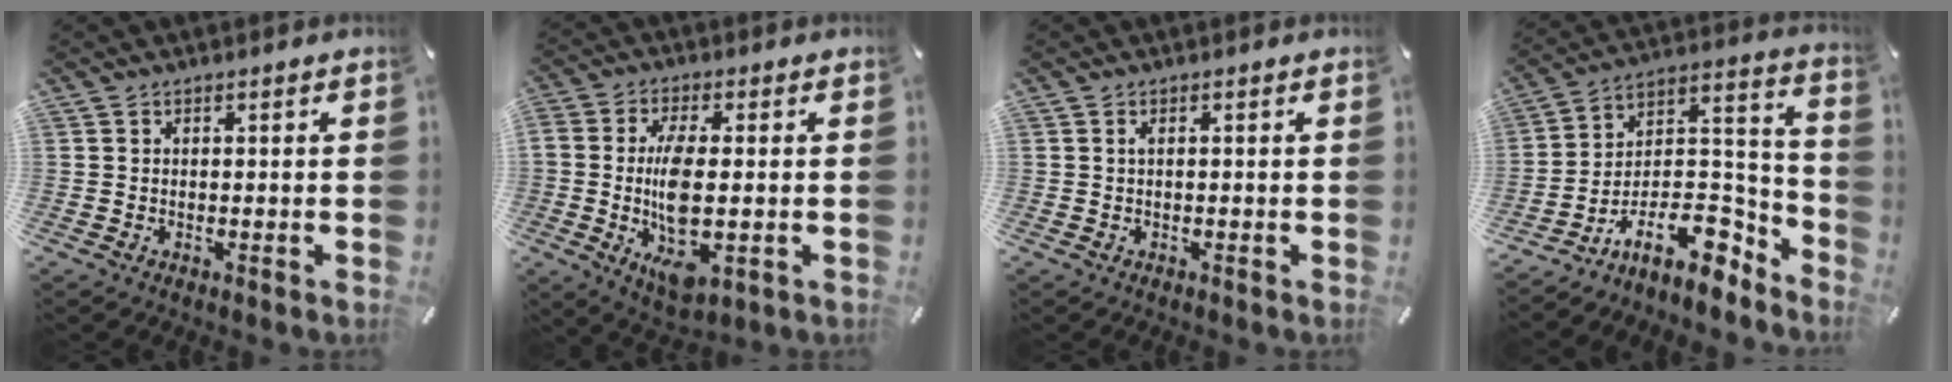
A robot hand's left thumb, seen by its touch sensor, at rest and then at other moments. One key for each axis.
{"total": 12.3, "fx": -0.8, "fy": 5.8, "fz": 10.8, "tx": -0.197, "ty": -0.017, "tz": -0.009}
{"total": 0.9, "fx": 0.0, "fy": 0.2, "fz": 0.9, "tx": -0.018, "ty": -0.001, "tz": 0.000}
{"total": 13.9, "fx": -8.3, "fy": 7.9, "fz": 7.9, "tx": -0.103, "ty": 0.016, "tz": -0.136}